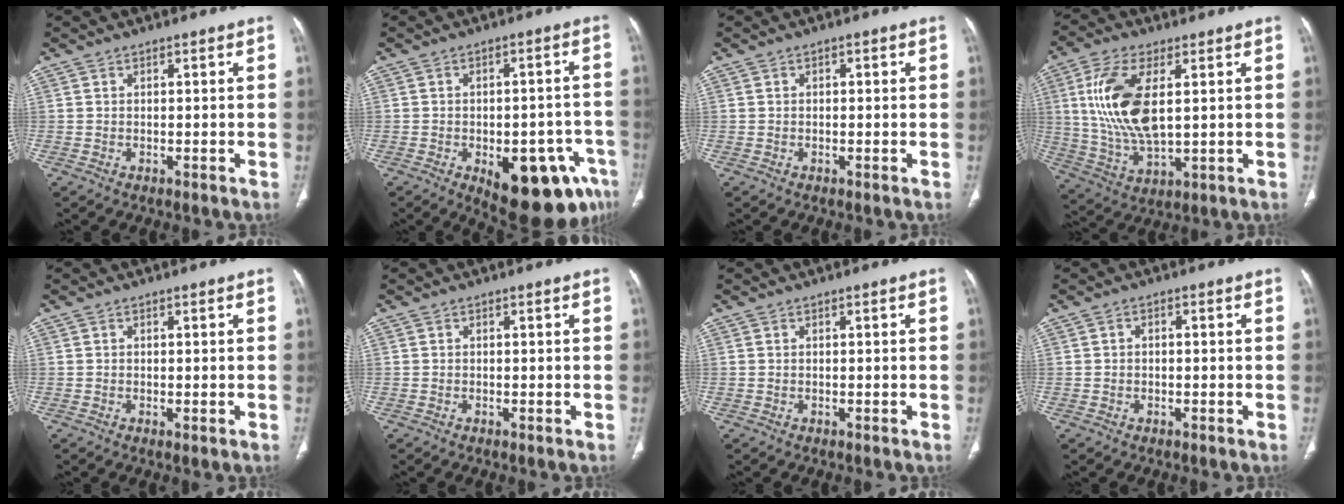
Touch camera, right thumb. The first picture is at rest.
{"total": 17.2, "force": [-7.8, 7.9, 13.2], "torque": [-0.118, 0.029, -0.084]}
{"total": 0.8, "force": [0.2, 0.5, 0.6], "torque": [-0.006, 0.002, 0.001]}
{"total": 15.2, "force": [2.9, 6.8, 13.2], "torque": [-0.276, -0.013, 0.065]}
{"total": 0.7, "force": [-0.1, 0.2, 0.7], "torque": [-0.016, -0.004, -0.002]}
{"total": 0.0}
{"total": 0.0}
{"total": 0.9, "force": [-0.1, 0.6, 0.6], "torque": [-0.006, 0.003, -0.005]}